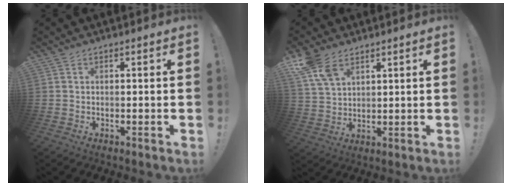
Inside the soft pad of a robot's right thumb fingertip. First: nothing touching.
{"total": 8.8, "force": [5.8, 5.0, 4.5], "torque": [-0.086, -0.020, 0.117]}